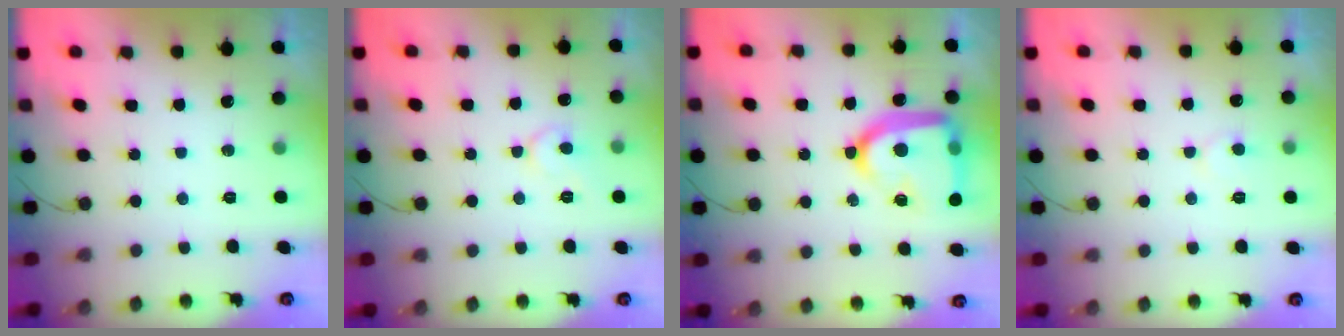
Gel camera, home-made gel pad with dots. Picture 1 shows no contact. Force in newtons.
{"total": 6.1, "press": 6.1, "slide": 0.5}
{"total": 22.5, "press": 22.4, "slide": 2.0}
{"total": 4.7, "press": 4.7, "slide": 0.4}